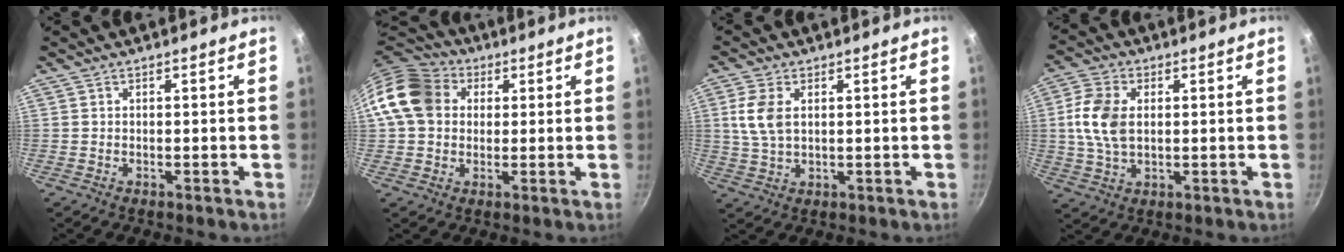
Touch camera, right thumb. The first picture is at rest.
{"total": 13.2, "force": [2.7, 10.8, 7.0], "torque": [-0.112, 0.023, 0.032]}
{"total": 6.5, "force": [1.6, 3.9, 5.0], "torque": [-0.104, -0.001, 0.031]}
{"total": 9.4, "force": [1.2, 6.0, 7.1], "torque": [-0.137, 0.006, 0.019]}